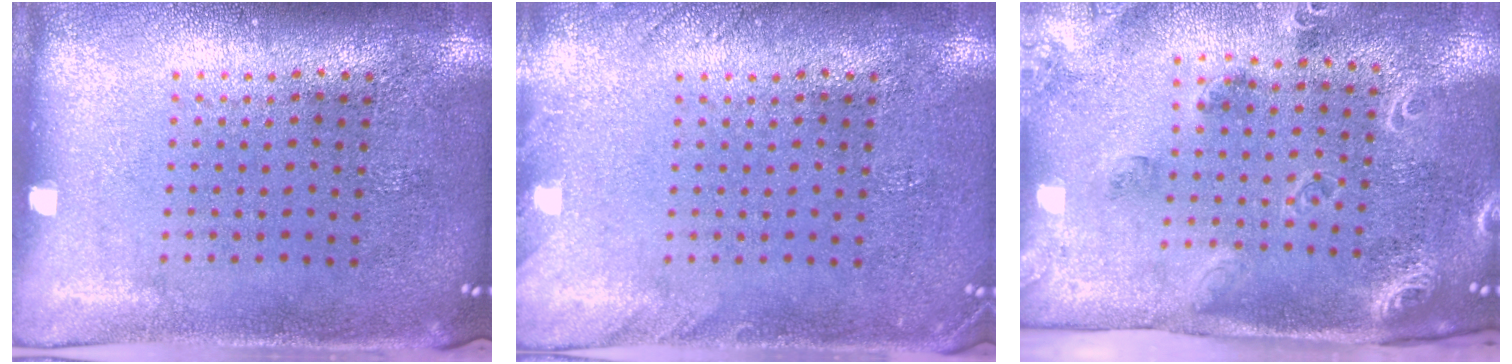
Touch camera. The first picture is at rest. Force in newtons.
{"total": 1.2, "press": 1.2, "slide": 0.1}
{"total": 1.7, "press": 1.7, "slide": 0.3}